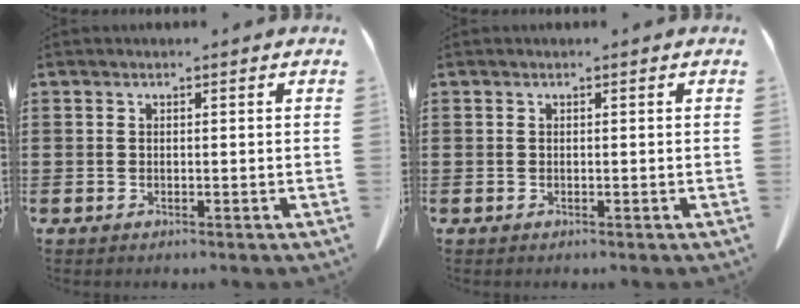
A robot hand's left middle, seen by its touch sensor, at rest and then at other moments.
{"total": 0.0}